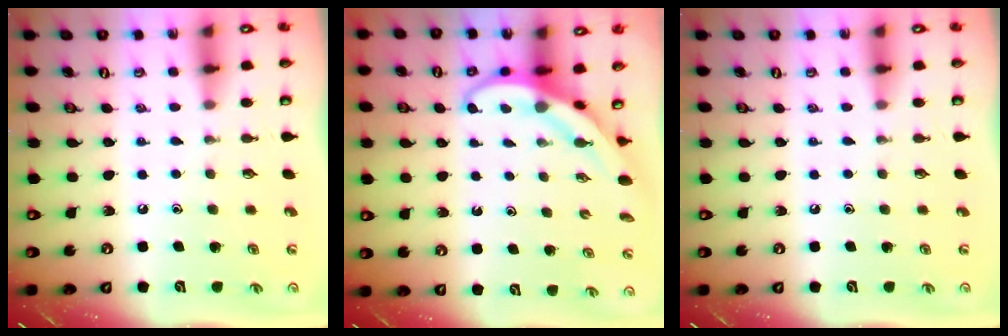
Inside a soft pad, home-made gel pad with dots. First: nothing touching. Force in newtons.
{"total": 4.0, "press": 4.0, "slide": 0.4}
{"total": 0.0}